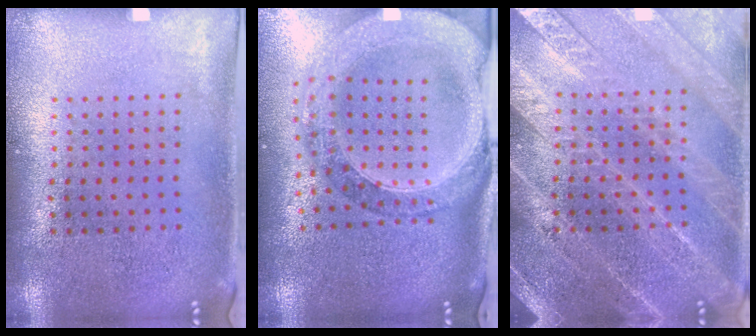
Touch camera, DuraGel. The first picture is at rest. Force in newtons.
{"total": 2.2, "press": 2.0, "slide": 0.9}
{"total": 3.3, "press": 3.2, "slide": 0.5}